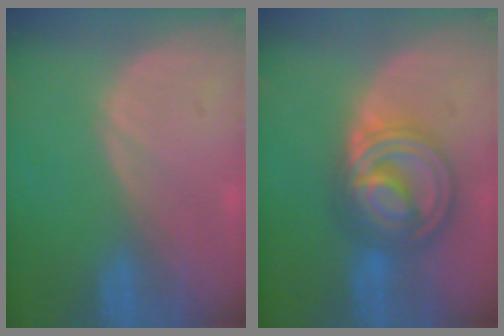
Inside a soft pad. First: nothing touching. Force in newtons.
{"total": 9.0, "press": 9.0, "slide": 0.7}